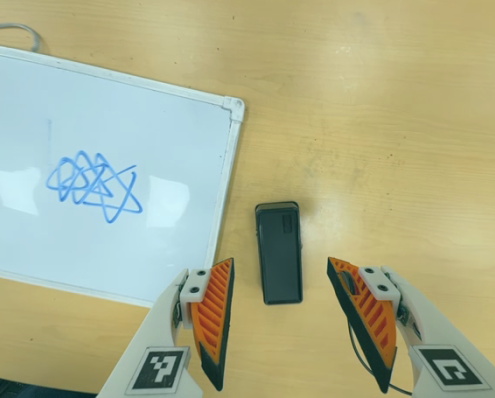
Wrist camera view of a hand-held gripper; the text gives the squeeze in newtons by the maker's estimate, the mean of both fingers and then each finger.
{"total": 0.0}